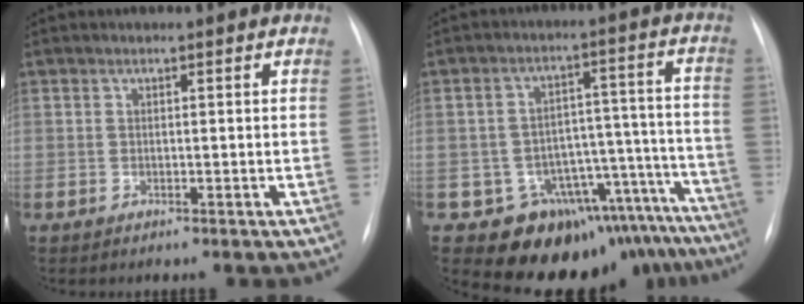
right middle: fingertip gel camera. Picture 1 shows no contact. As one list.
[{"total": 16.1, "force": [-14.4, 6.9, 2.2], "torque": [0.013, 0.085, -0.178]}]